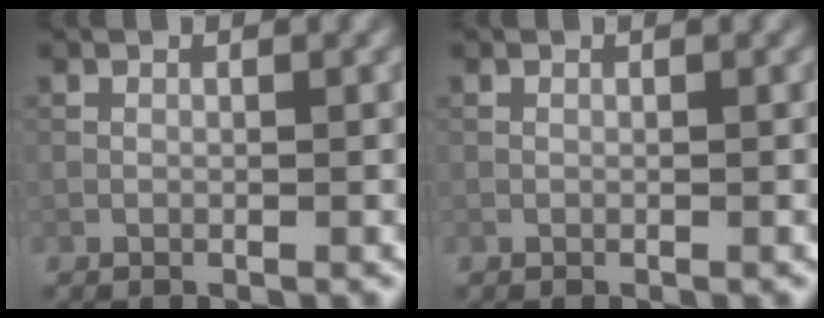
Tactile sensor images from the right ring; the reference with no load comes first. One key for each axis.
{"total": 0.0}